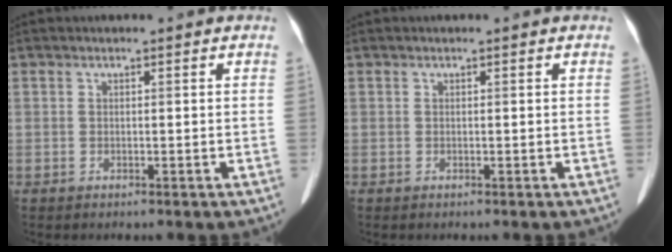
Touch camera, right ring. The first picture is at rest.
{"total": 0.0}